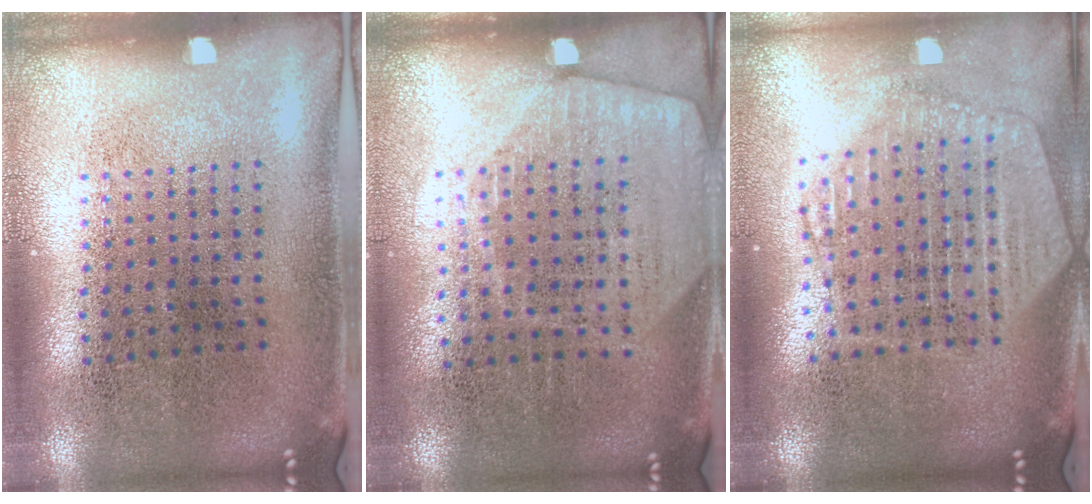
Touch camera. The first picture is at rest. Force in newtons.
{"total": 1.7, "press": 1.6, "slide": 0.7}
{"total": 2.3, "press": 2.0, "slide": 1.1}